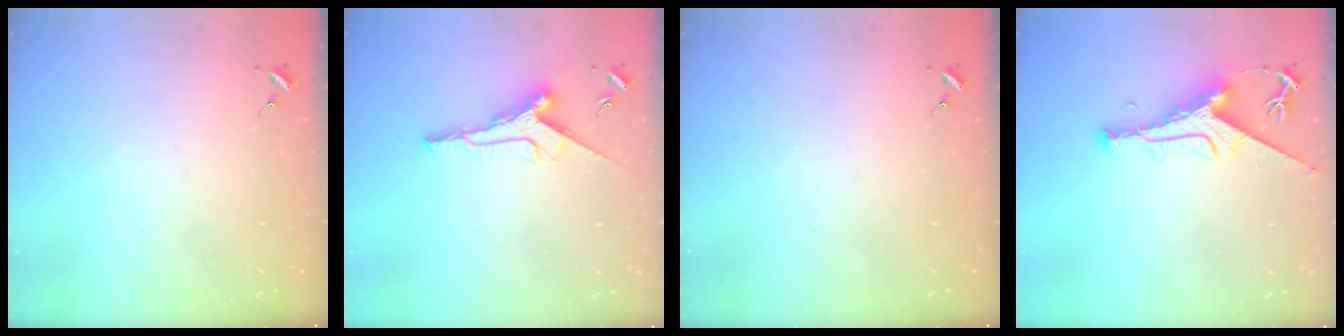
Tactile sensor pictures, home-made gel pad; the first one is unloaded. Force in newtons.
{"total": 10.0, "press": 10.0, "slide": 0.3}
{"total": 0.0}
{"total": 8.8, "press": 8.7, "slide": 1.0}